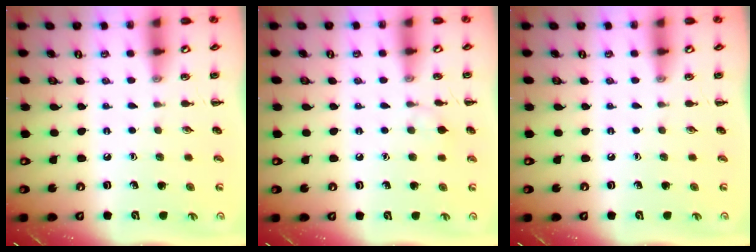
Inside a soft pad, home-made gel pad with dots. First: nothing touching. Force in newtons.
{"total": 5.0, "press": 4.7, "slide": 1.7}
{"total": 0.0}